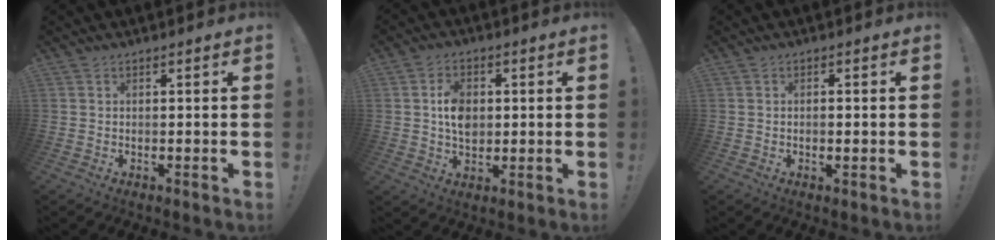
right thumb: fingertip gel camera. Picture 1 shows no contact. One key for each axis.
{"total": 7.7, "fx": 0.6, "fy": 5.8, "fz": 5.0, "tx": -0.074, "ty": 0.003, "tz": 0.010}
{"total": 0.8, "fx": -0.2, "fy": 0.2, "fz": 0.7, "tx": -0.005, "ty": -0.001, "tz": -0.005}